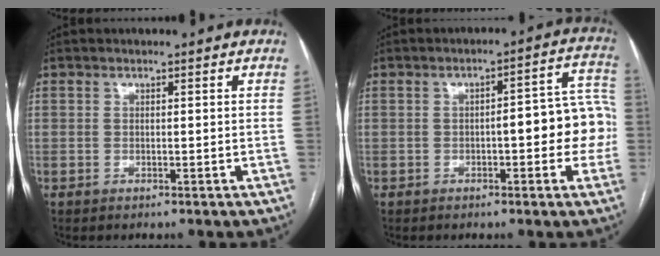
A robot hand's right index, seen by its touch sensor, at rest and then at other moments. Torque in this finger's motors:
{"motor_torque": [1.38, -0.27, 0.58, 0.10]}